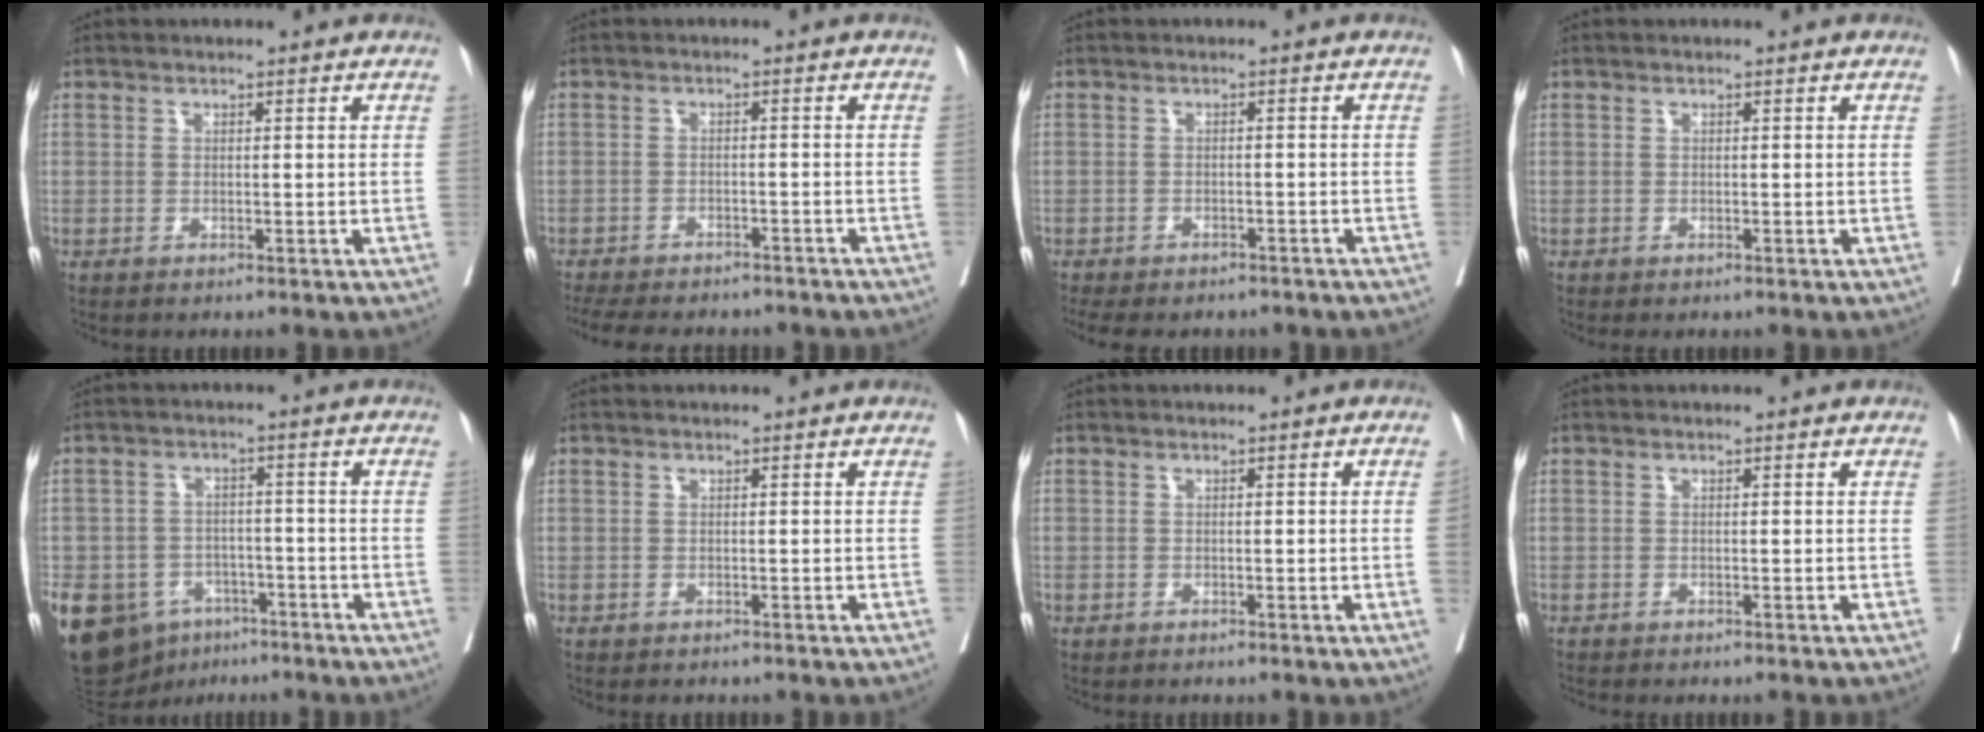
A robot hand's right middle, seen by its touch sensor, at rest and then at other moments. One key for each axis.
{"total": 16.2, "fx": -14.1, "fy": 4.5, "fz": 6.7, "tx": -0.148, "ty": -0.016, "tz": -0.180}
{"total": 11.7, "fx": -9.8, "fy": 4.0, "fz": 4.9, "tx": -0.087, "ty": -0.003, "tz": -0.116}
{"total": 0.0}
{"total": 17.3, "fx": -9.4, "fy": 12.1, "fz": 7.9, "tx": -0.191, "ty": 0.005, "tz": -0.136}
{"total": 0.8, "fx": -0.7, "fy": 0.5, "fz": 0.1, "tx": -0.006, "ty": 0.002, "tz": -0.010}
{"total": 0.8, "fx": -0.2, "fy": -0.2, "fz": 0.7, "tx": -0.009, "ty": 0.003, "tz": -0.003}
{"total": 0.8, "fx": -0.7, "fy": 0.0, "fz": 0.2, "tx": 0.001, "ty": 0.001, "tz": -0.013}